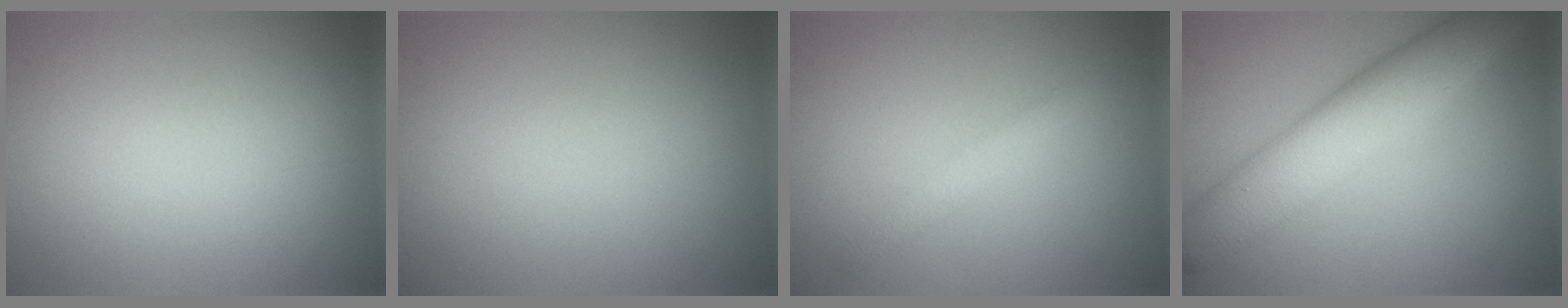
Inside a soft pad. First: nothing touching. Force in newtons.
{"total": 0.0}
{"total": 1.5, "press": 1.5, "slide": 0.0}
{"total": 6.7, "press": 6.7, "slide": 0.1}